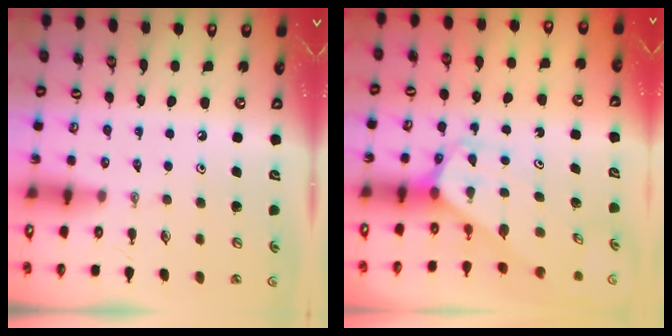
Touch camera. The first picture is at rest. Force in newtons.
{"total": 3.7, "press": 3.6, "slide": 0.3}